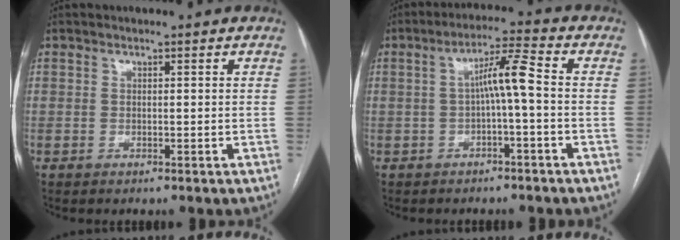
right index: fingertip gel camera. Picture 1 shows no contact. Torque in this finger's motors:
{"motor_torque": [0.76, -0.25, 0.24, 0.09]}